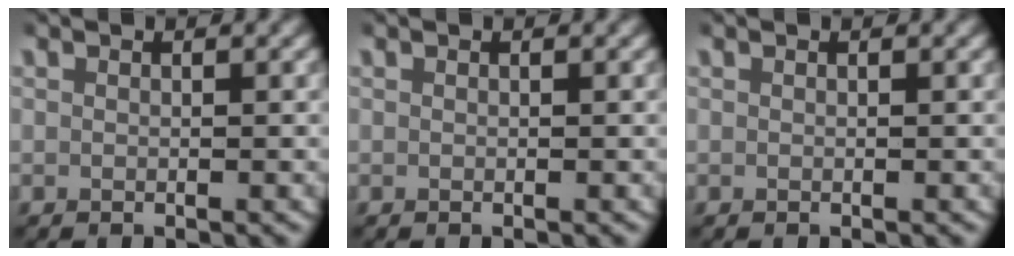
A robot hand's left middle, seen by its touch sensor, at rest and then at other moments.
{"total": 0.0}
{"total": 0.0}